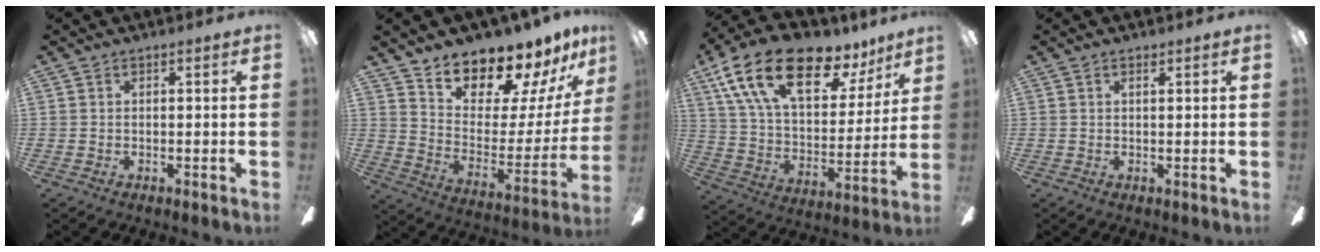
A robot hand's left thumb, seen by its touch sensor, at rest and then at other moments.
{"total": 13.7, "force": [12.9, 3.6, 3.0], "torque": [-0.055, -0.128, 0.221]}
{"total": 22.9, "force": [13.9, 10.7, 14.7], "torque": [-0.247, -0.073, 0.240]}
{"total": 0.8, "force": [0.6, 0.3, 0.4], "torque": [-0.002, -0.003, 0.009]}